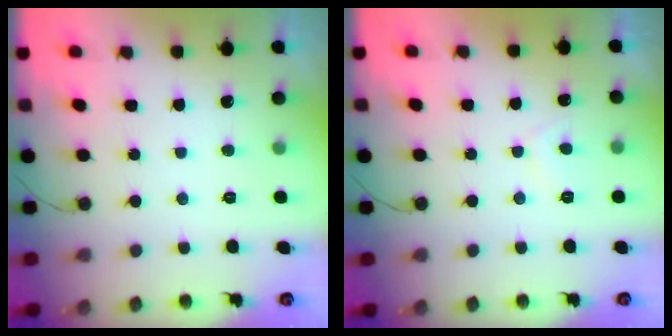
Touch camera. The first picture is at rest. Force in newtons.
{"total": 2.6, "press": 2.5, "slide": 0.6}